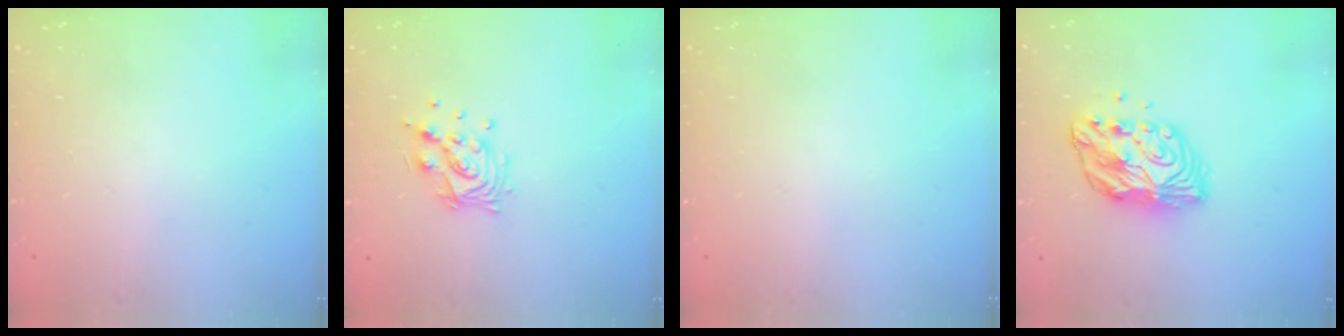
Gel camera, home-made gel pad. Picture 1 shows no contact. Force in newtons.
{"total": 10.9, "press": 10.8, "slide": 0.9}
{"total": 0.0}
{"total": 11.1, "press": 11.1, "slide": 0.8}